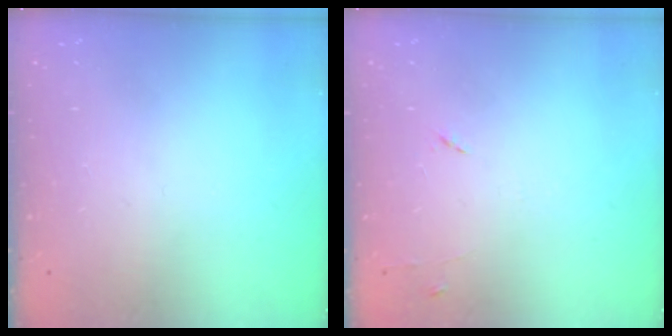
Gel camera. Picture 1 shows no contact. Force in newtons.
{"total": 5.3, "press": 5.2, "slide": 0.8}